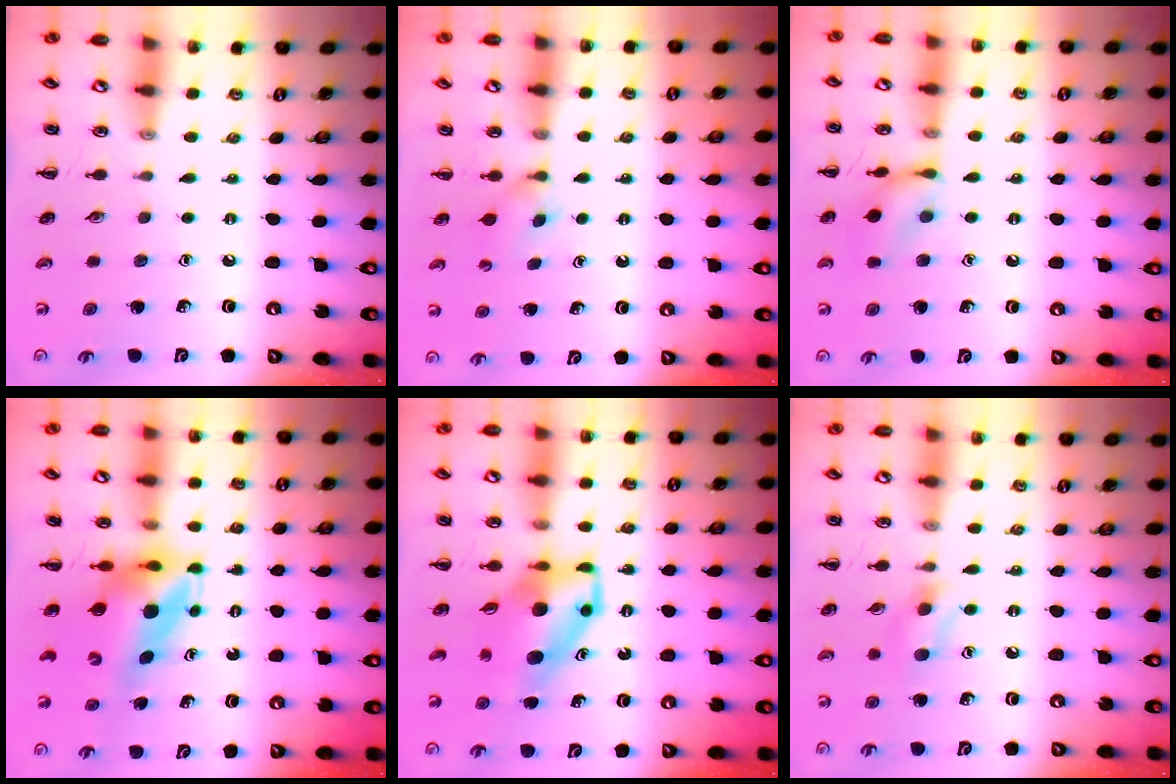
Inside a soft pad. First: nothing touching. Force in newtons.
{"total": 2.5, "press": 2.3, "slide": 1.0}
{"total": 10.5, "press": 10.4, "slide": 0.8}
{"total": 5.4, "press": 5.2, "slide": 1.6}
{"total": 6.9, "press": 6.7, "slide": 1.7}
{"total": 5.8, "press": 5.5, "slide": 1.6}